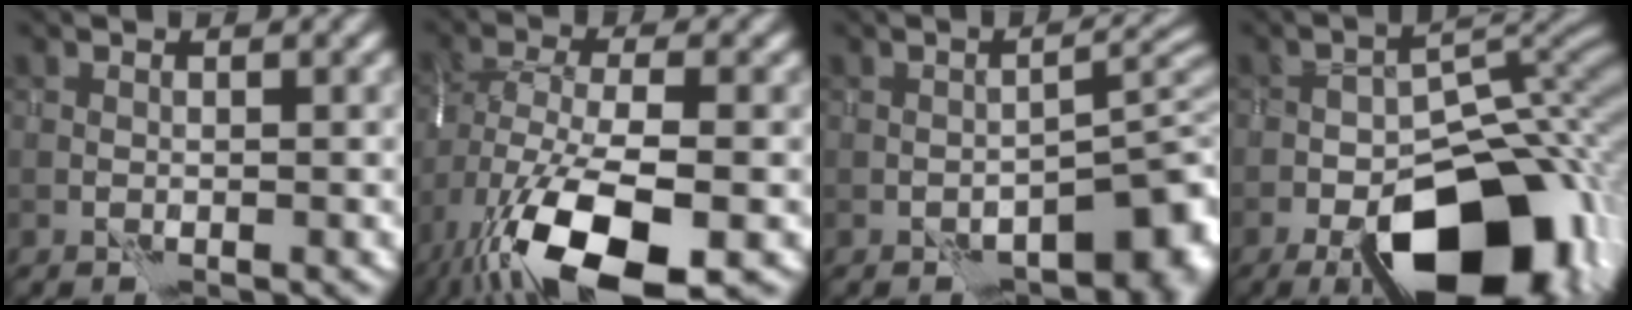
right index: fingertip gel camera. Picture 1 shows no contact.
{"total": 13.3, "force": [-6.5, 5.3, 10.3], "torque": [-0.209, -0.032, -0.115]}
{"total": 8.8, "force": [-4.7, 4.3, 6.1], "torque": [-0.064, -0.015, -0.070]}
{"total": 15.3, "force": [-8.2, 7.6, 10.5], "torque": [-0.117, -0.005, -0.133]}